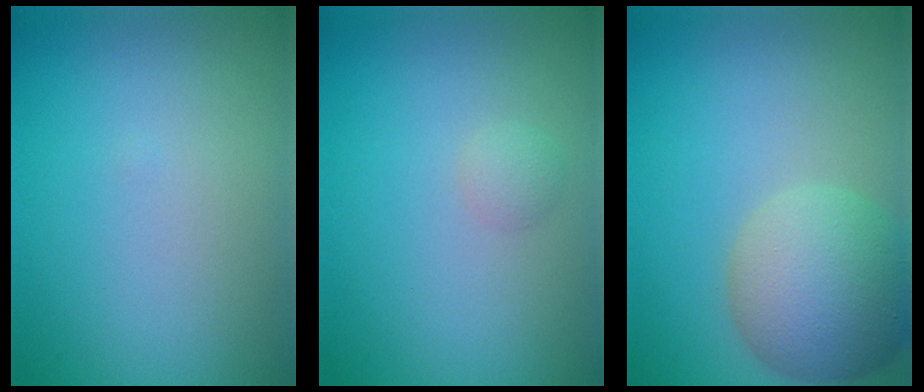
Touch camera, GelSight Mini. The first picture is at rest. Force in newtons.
{"total": 1.0, "press": 1.0, "slide": 0.1}
{"total": 7.6, "press": 7.5, "slide": 0.5}